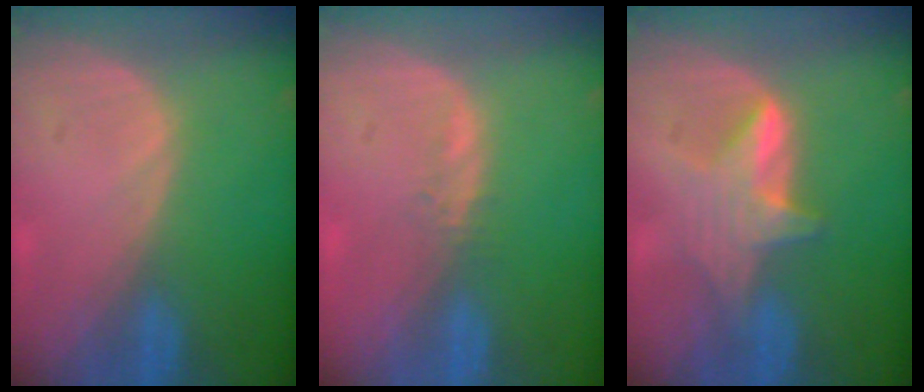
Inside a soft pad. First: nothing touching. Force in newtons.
{"total": 1.1, "press": 1.0, "slide": 0.5}
{"total": 5.6, "press": 5.5, "slide": 1.1}